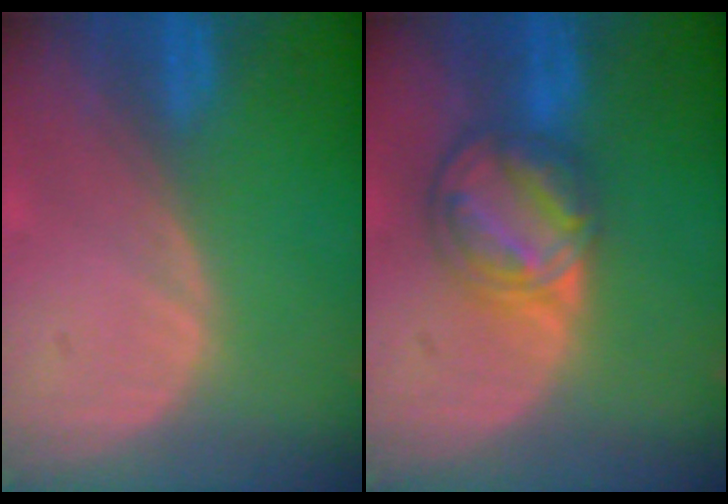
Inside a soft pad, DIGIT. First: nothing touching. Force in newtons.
{"total": 8.2, "press": 7.0, "slide": 4.4}